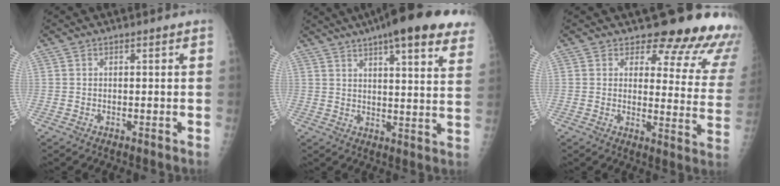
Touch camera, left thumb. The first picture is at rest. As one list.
[{"total": 22.9, "force": [16.0, 4.5, 15.7], "torque": [-0.203, -0.021, 0.199]}, {"total": 18.7, "force": [16.8, 6.2, 5.2], "torque": [-0.011, -0.138, 0.171]}]